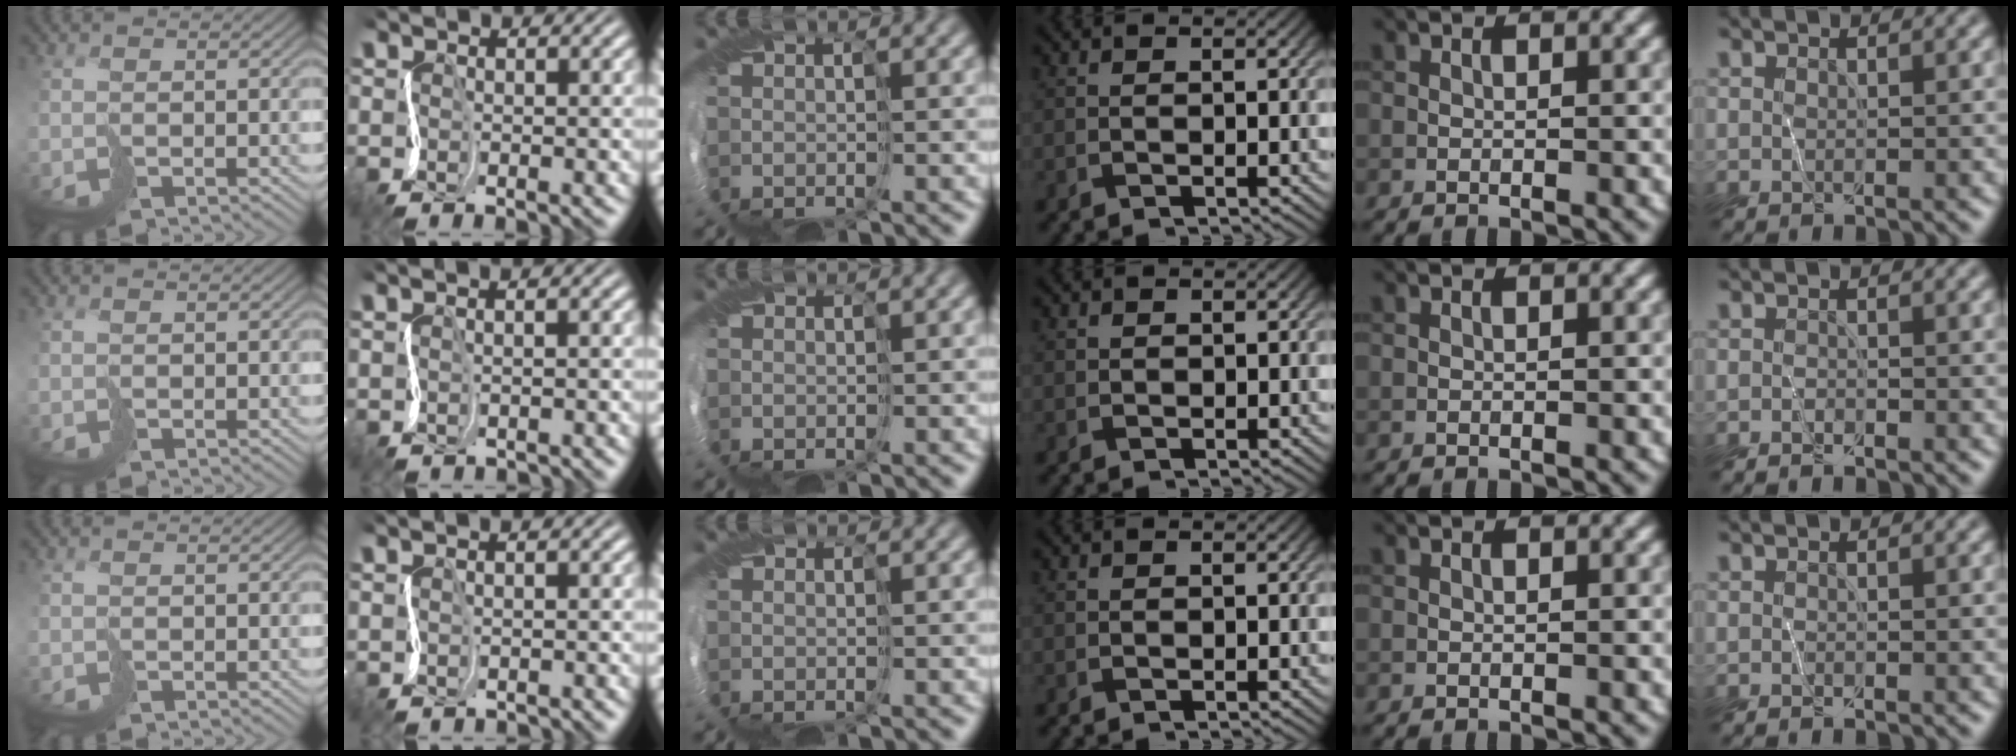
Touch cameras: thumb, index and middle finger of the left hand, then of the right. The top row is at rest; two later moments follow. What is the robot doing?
{"motion": "cut", "object": "bubble wrap"}